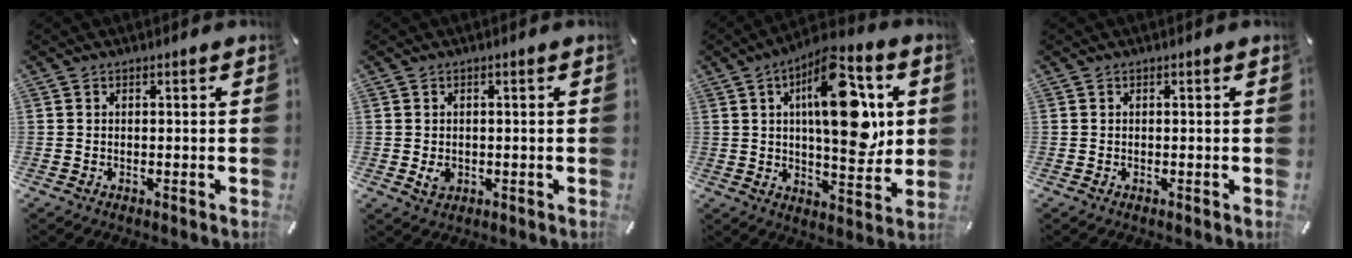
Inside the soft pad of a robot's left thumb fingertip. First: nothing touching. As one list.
[{"total": 2.6, "force": [-0.3, 2.1, 1.5], "torque": [-0.018, 0.001, -0.006]}, {"total": 19.5, "force": [5.4, 8.2, 16.9], "torque": [-0.263, -0.023, 0.078]}, {"total": 0.0}]